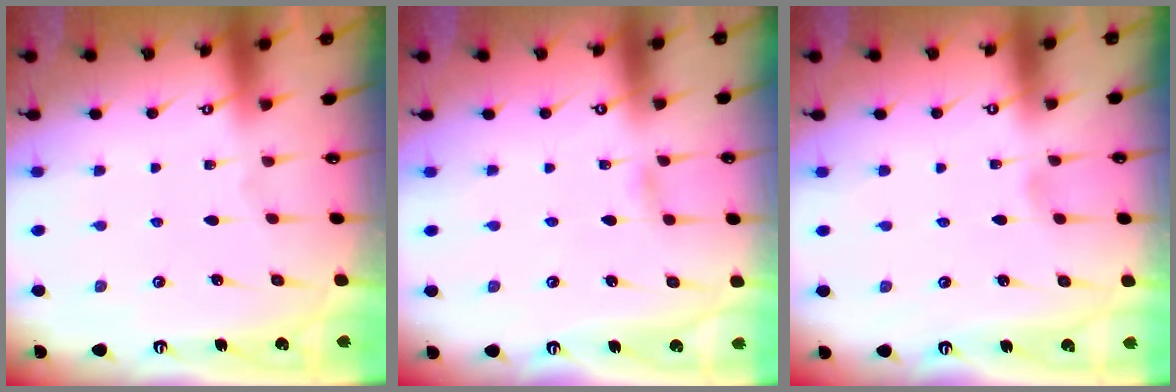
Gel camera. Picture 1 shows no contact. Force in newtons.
{"total": 2.9, "press": 2.9, "slide": 0.3}
{"total": 1.9, "press": 1.9, "slide": 0.2}